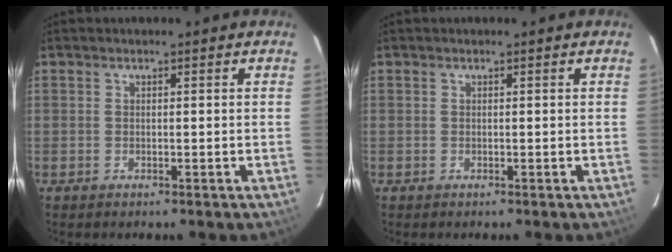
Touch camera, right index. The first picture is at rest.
{"total": 0.0}